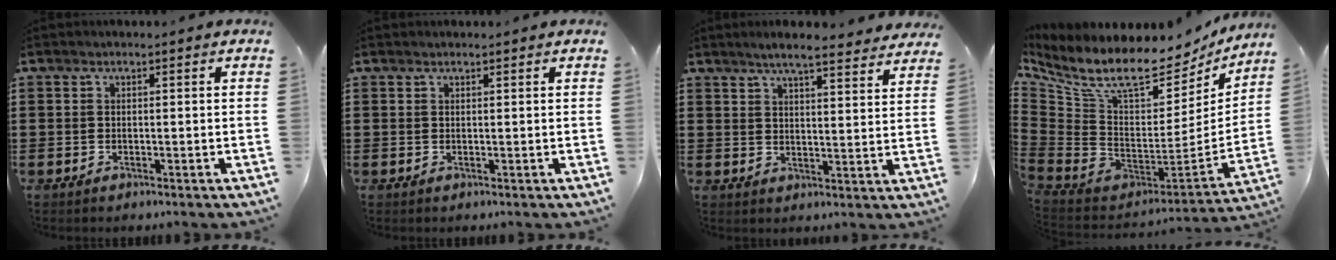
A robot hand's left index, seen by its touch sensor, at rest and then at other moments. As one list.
[{"total": 0.0}, {"total": 5.2, "force": [4.6, 0.1, 2.5], "torque": [-0.064, -0.019, 0.079]}, {"total": 10.3, "force": [7.4, 3.0, 6.5], "torque": [-0.158, -0.077, 0.125]}]